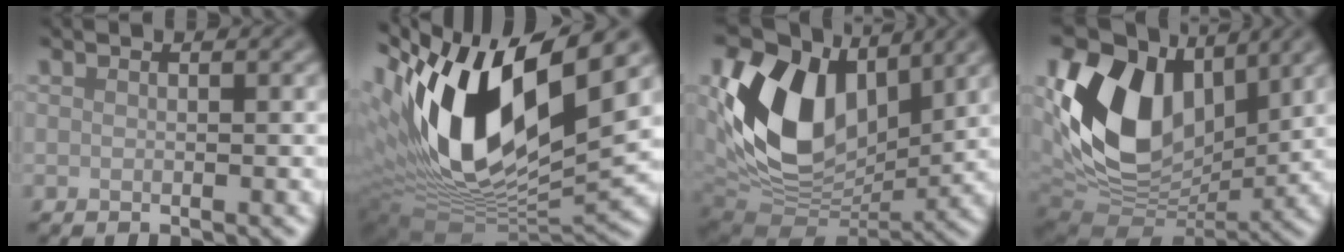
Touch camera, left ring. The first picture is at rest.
{"total": 16.0, "force": [4.3, 7.3, 13.6], "torque": [-0.270, -0.002, 0.074]}
{"total": 13.0, "force": [3.6, 8.5, 9.1], "torque": [-0.173, -0.001, 0.066]}
{"total": 13.2, "force": [3.6, 8.8, 9.2], "torque": [-0.178, 0.000, 0.066]}